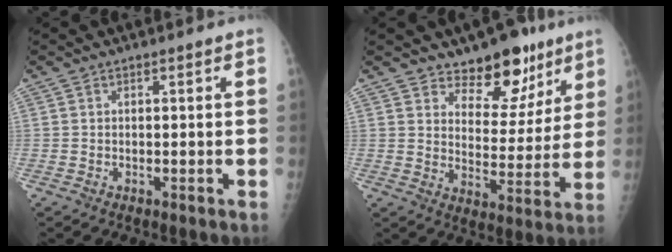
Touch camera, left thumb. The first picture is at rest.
{"total": 12.1, "force": [8.7, 6.6, 5.2], "torque": [-0.022, -0.056, 0.135]}